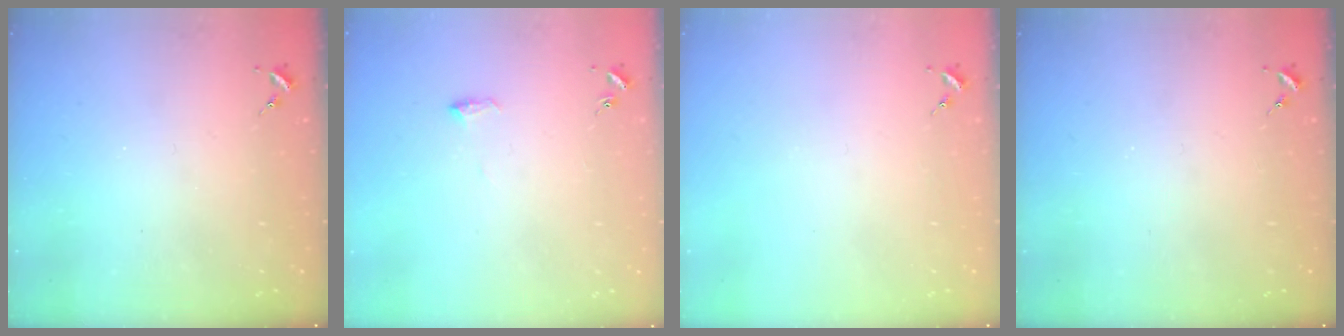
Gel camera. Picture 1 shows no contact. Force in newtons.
{"total": 6.0, "press": 6.0, "slide": 0.7}
{"total": 0.0}
{"total": 0.0}